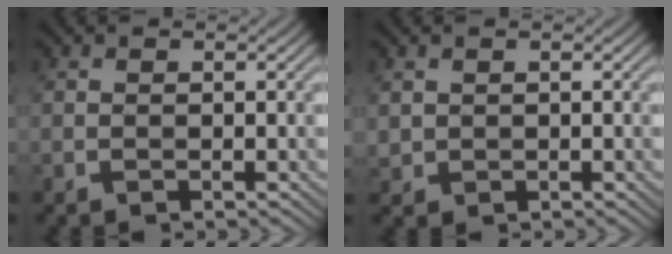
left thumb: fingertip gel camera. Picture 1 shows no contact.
{"total": 1.1, "force": [0.6, 0.9, 0.3], "torque": [-0.012, -0.004, 0.016]}